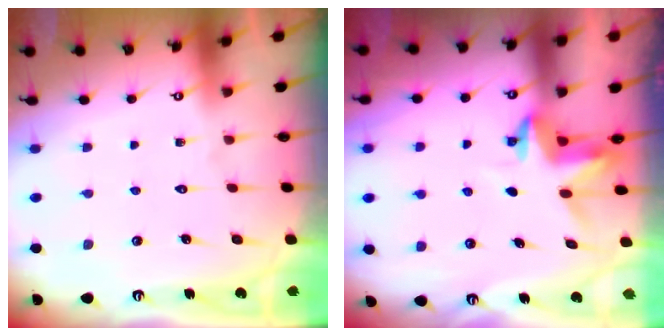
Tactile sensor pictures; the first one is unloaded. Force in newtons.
{"total": 4.0, "press": 4.0, "slide": 0.3}